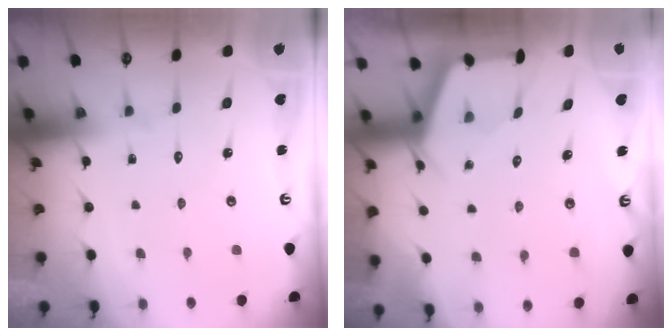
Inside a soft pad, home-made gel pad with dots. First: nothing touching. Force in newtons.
{"total": 3.5, "press": 3.5, "slide": 0.1}